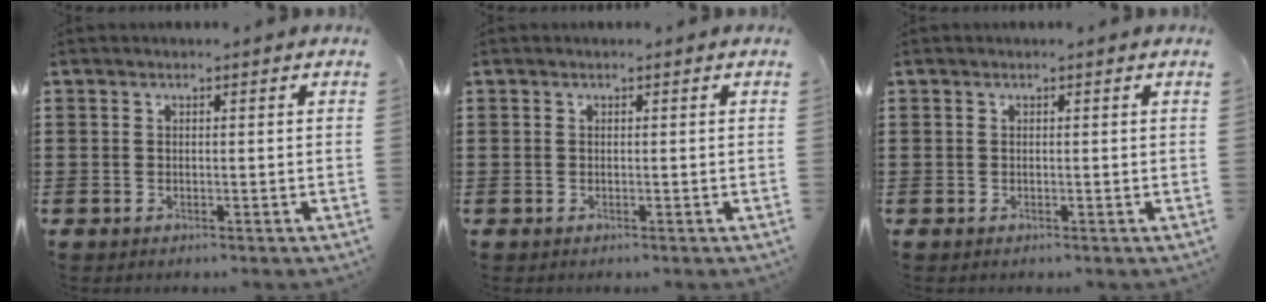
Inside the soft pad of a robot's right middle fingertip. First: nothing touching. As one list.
[{"total": 0.0}, {"total": 0.0}]